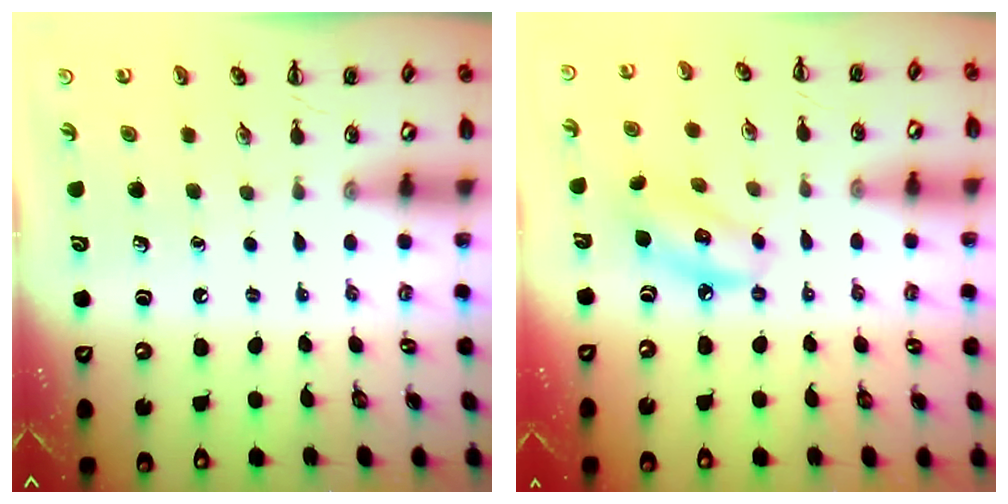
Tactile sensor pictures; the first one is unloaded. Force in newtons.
{"total": 6.8, "press": 6.7, "slide": 1.3}